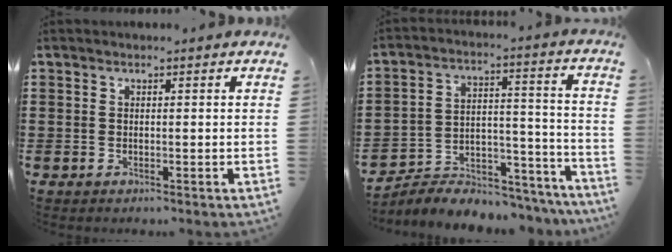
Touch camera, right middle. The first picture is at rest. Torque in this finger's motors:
{"motor_torque": [1.43, -0.71, 0.19, 0.08]}